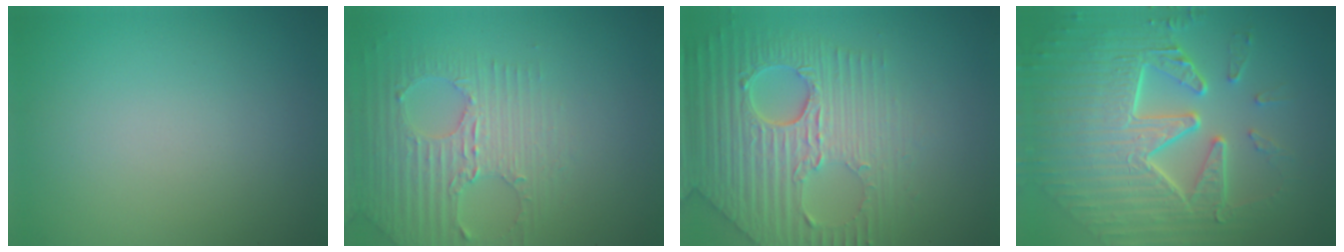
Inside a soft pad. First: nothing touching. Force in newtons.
{"total": 3.1, "press": 3.0, "slide": 0.6}
{"total": 7.1, "press": 5.7, "slide": 4.2}
{"total": 9.6, "press": 6.6, "slide": 7.0}